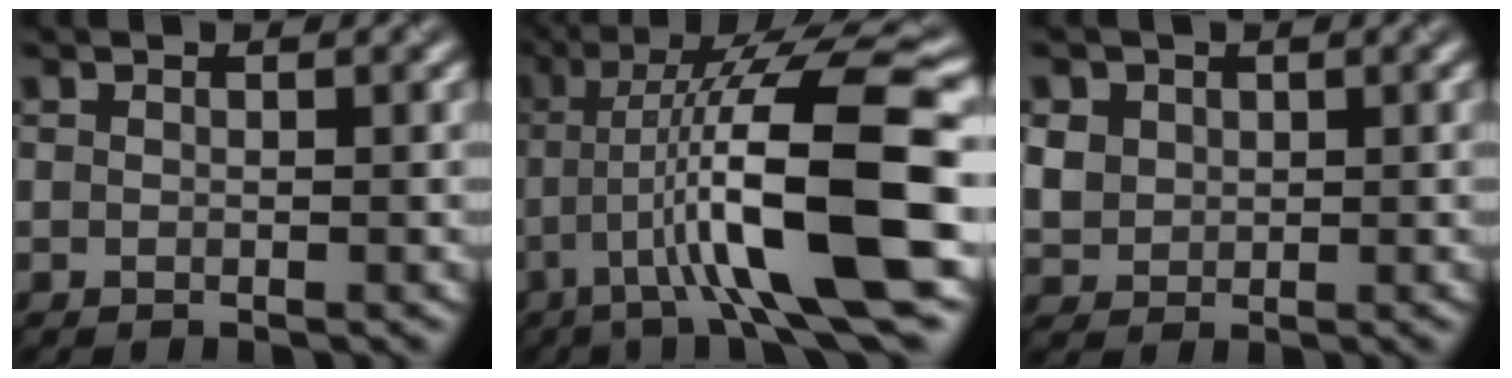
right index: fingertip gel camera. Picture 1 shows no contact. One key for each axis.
{"total": 12.2, "fx": -2.7, "fy": 1.9, "fz": 11.8, "tx": -0.180, "ty": 0.026, "tz": -0.036}
{"total": 2.0, "fx": 0.6, "fy": 1.9, "fz": 0.4, "tx": -0.021, "ty": 0.004, "tz": 0.030}